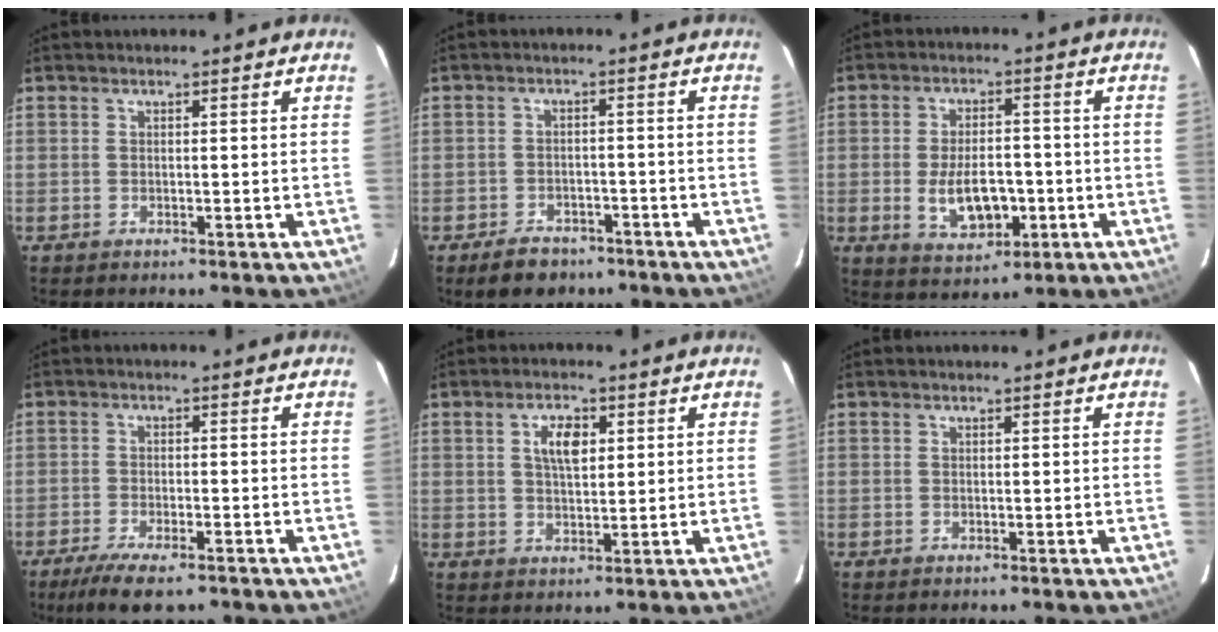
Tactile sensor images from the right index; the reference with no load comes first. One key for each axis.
{"total": 6.8, "fx": -4.8, "fy": 4.3, "fz": 2.2, "tx": -0.056, "ty": 0.014, "tz": -0.061}
{"total": 9.5, "fx": -2.3, "fy": 5.1, "fz": 7.6, "tx": -0.147, "ty": -0.005, "tz": -0.026}
{"total": 8.8, "fx": -6.5, "fy": 2.4, "fz": 5.3, "tx": -0.124, "ty": -0.023, "tz": -0.112}
{"total": 5.1, "fx": 1.6, "fy": 2.5, "fz": 4.1, "tx": -0.072, "ty": 0.008, "tz": 0.031}
{"total": 0.0}